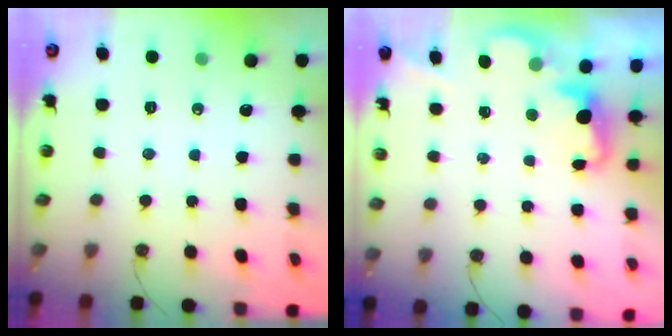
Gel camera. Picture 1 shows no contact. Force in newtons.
{"total": 2.2, "press": 2.1, "slide": 0.5}